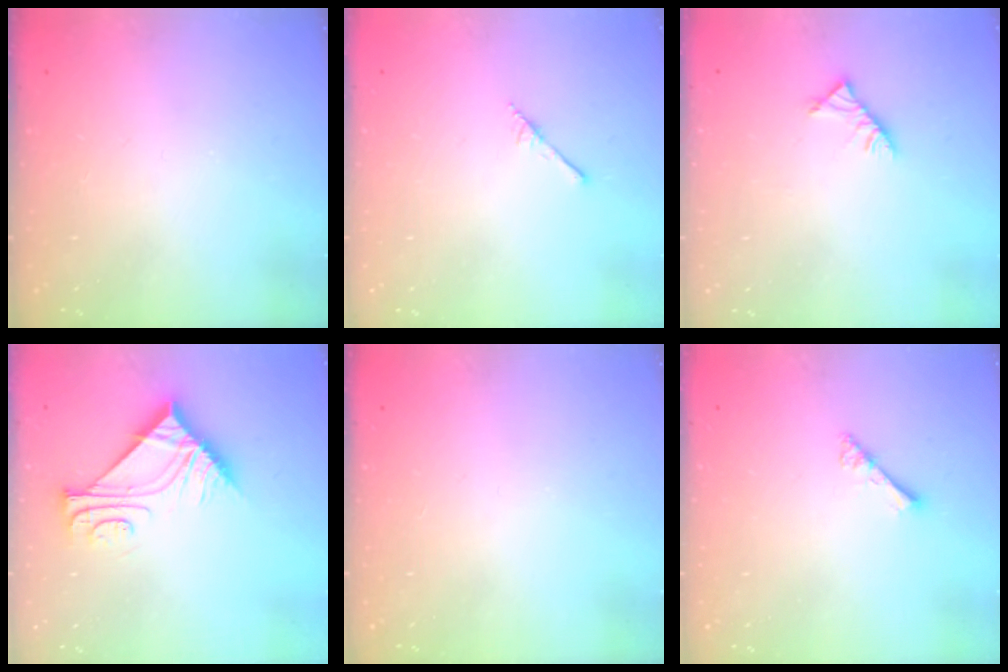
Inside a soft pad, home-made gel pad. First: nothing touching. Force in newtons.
{"total": 1.7, "press": 1.7, "slide": 0.1}
{"total": 3.4, "press": 3.3, "slide": 0.8}
{"total": 9.3, "press": 9.3, "slide": 0.5}
{"total": 0.0}
{"total": 3.3, "press": 3.2, "slide": 0.4}